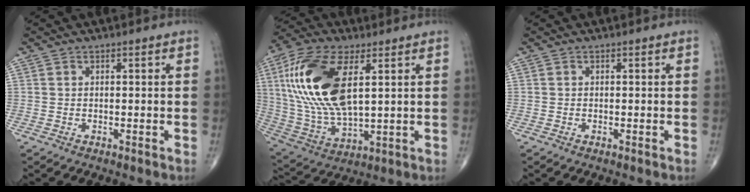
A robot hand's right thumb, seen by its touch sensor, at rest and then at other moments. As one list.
[{"total": 20.7, "force": [5.4, 9.6, 17.6], "torque": [-0.370, -0.016, 0.103]}, {"total": 0.0}]